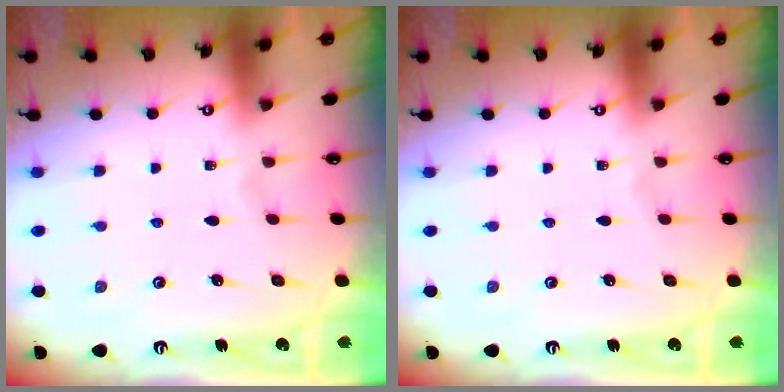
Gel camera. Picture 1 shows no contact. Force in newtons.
{"total": 0.0}